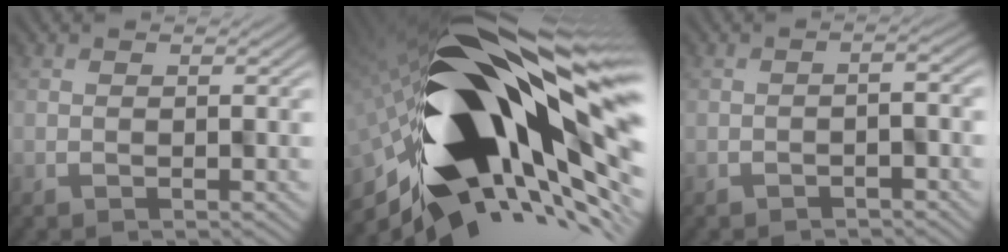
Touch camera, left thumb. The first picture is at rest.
{"total": 21.0, "force": [-1.6, 8.9, 18.9], "torque": [-0.351, -0.043, -0.022]}
{"total": 2.0, "force": [-1.5, 0.4, 1.3], "torque": [-0.021, 0.003, -0.021]}